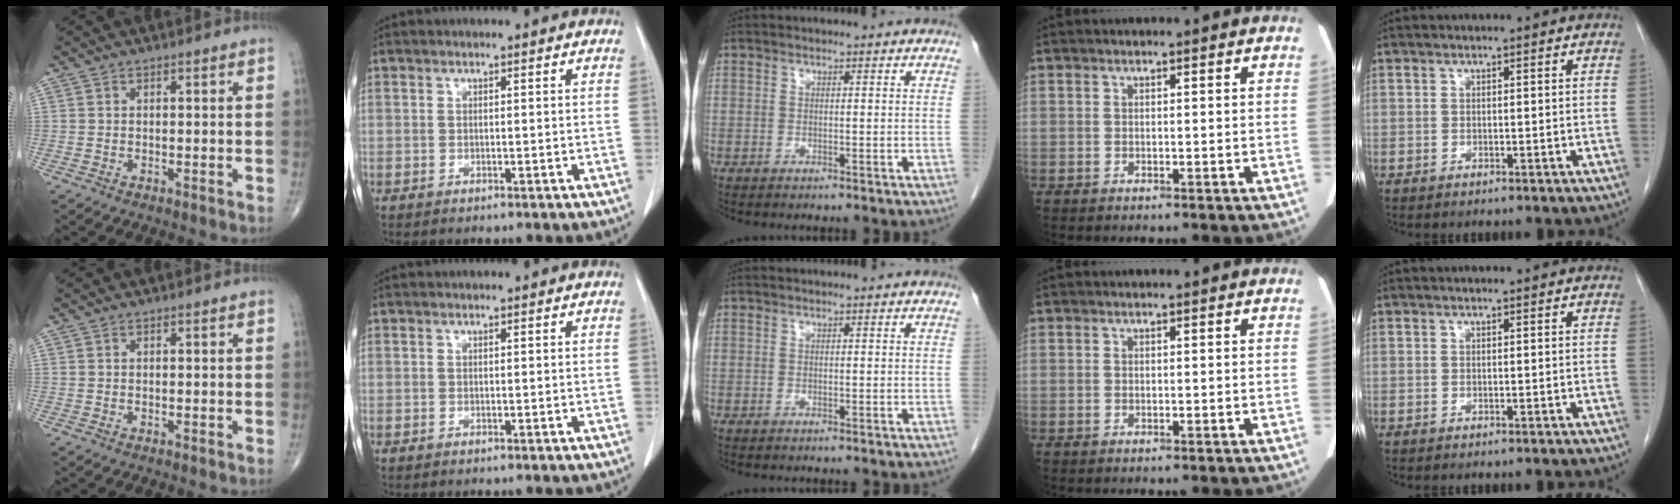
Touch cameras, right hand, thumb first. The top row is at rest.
{}